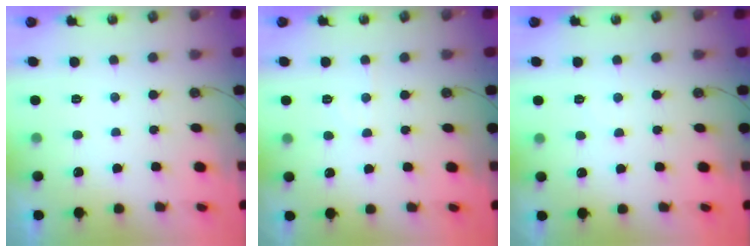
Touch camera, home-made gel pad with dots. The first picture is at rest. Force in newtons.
{"total": 4.9, "press": 4.8, "slide": 0.9}
{"total": 4.0, "press": 3.9, "slide": 0.6}